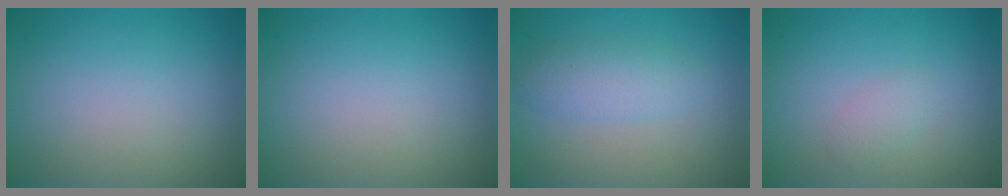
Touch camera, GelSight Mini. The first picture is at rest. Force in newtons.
{"total": 0.0}
{"total": 2.8, "press": 2.8, "slide": 0.1}
{"total": 1.1, "press": 1.1, "slide": 0.1}